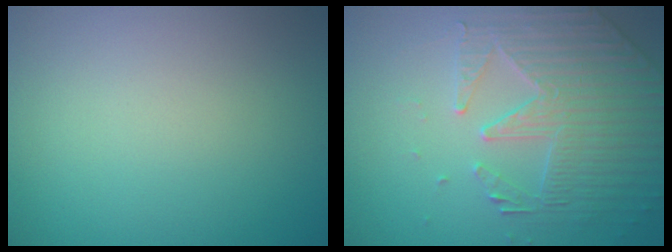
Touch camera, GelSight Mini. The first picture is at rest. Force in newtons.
{"total": 4.2, "press": 3.9, "slide": 1.6}